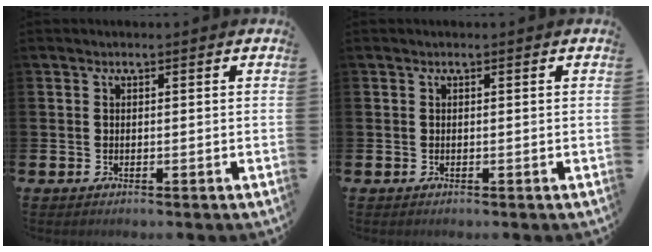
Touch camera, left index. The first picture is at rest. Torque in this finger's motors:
{"motor_torque": [-0.05, -0.01, 0.05, 0.00]}